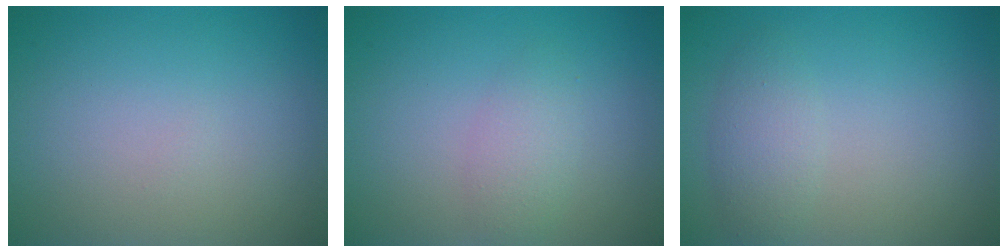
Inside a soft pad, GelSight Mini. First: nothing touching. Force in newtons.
{"total": 2.0, "press": 2.0, "slide": 0.1}
{"total": 2.0, "press": 2.0, "slide": 0.1}